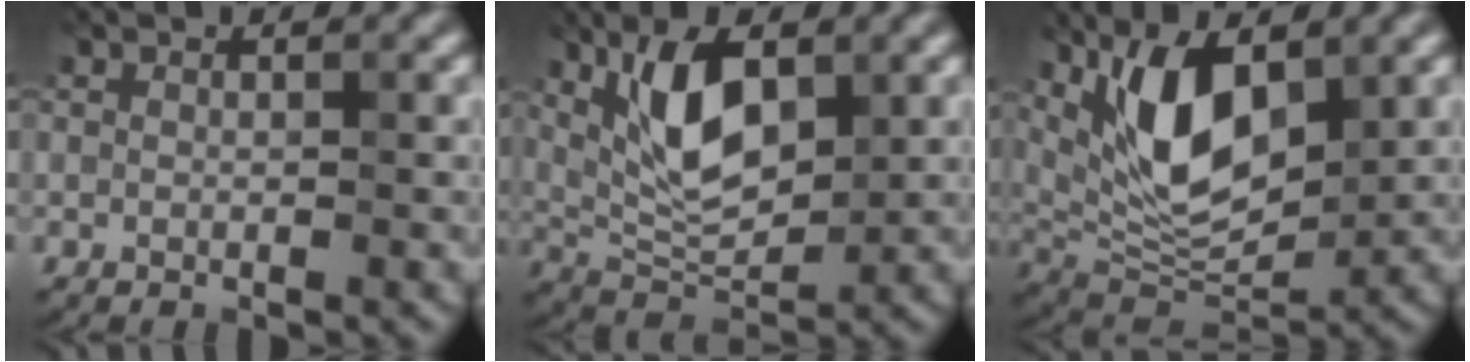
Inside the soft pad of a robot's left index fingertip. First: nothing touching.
{"total": 6.5, "force": [2.1, 2.9, 5.4], "torque": [-0.101, 0.000, 0.042]}
{"total": 7.7, "force": [2.9, 3.4, 6.3], "torque": [-0.119, -0.015, 0.053]}